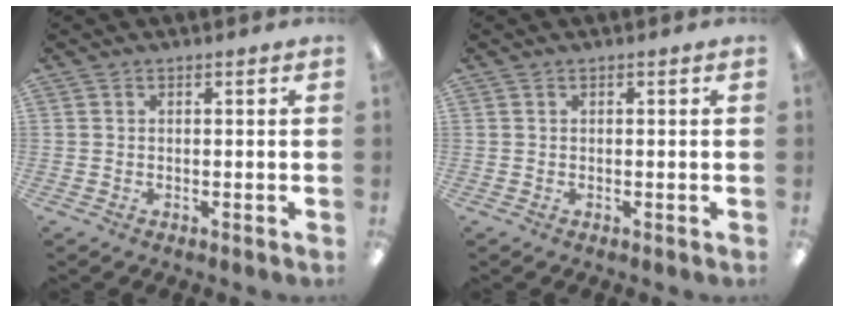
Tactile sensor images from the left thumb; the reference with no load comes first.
{"total": 0.0}